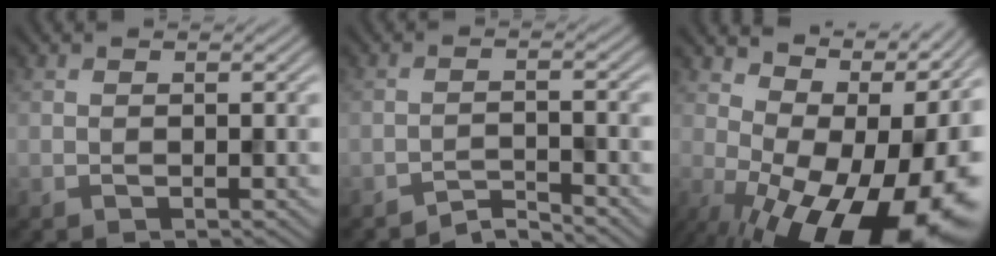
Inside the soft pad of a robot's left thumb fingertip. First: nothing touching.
{"total": 2.7, "force": [-2.6, 0.1, 0.8], "torque": [-0.007, 0.005, -0.056]}
{"total": 18.2, "force": [-1.5, 8.8, 15.8], "torque": [-0.173, 0.002, -0.004]}